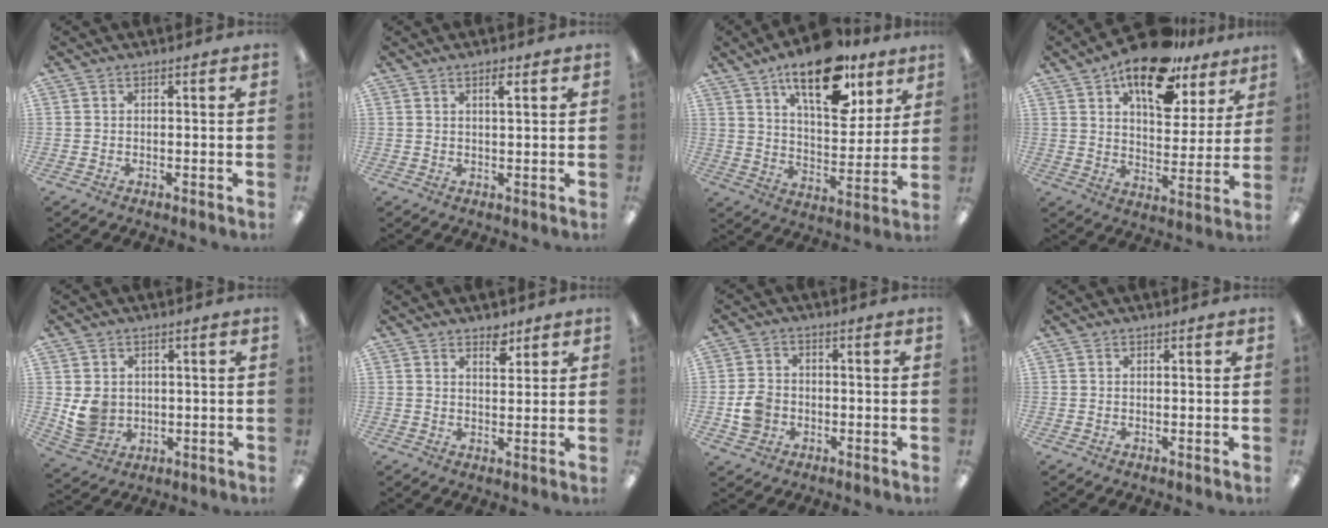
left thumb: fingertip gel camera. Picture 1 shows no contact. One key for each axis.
{"total": 2.7, "fx": 1.7, "fy": 0.6, "fz": 2.1, "tx": -0.038, "ty": 0.000, "tz": 0.026}
{"total": 19.1, "fx": 12.5, "fy": 8.3, "fz": 11.8, "tx": -0.174, "ty": -0.063, "tz": 0.208}
{"total": 17.5, "fx": 11.6, "fy": 8.5, "fz": 10.0, "tx": -0.144, "ty": -0.061, "tz": 0.198}
{"total": 6.2, "fx": 1.0, "fy": 5.7, "fz": 2.4, "tx": -0.044, "ty": 0.006, "tz": 0.025}
{"total": 4.4, "fx": 3.3, "fy": 2.1, "fz": 2.1, "tx": -0.008, "ty": -0.023, "tz": 0.052}
{"total": 5.6, "fx": -1.5, "fy": 4.8, "fz": 2.5, "tx": -0.040, "ty": 0.008, "tz": -0.027}
{"total": 0.0}